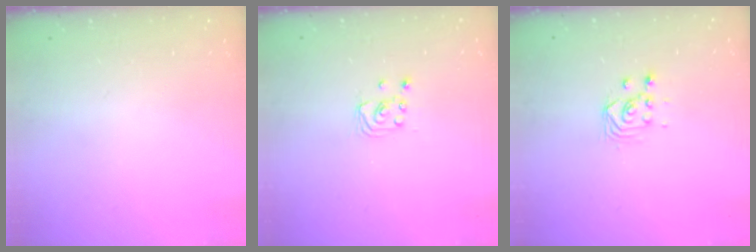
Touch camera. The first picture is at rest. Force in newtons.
{"total": 1.9, "press": 1.9, "slide": 0.1}
{"total": 3.3, "press": 3.1, "slide": 1.0}